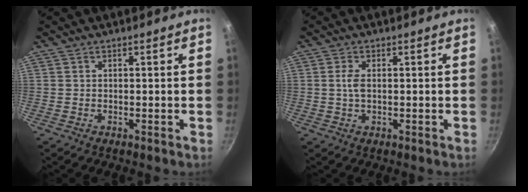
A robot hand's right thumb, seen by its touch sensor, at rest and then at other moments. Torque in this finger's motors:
{"motor_torque": [-0.13, 0.14, -0.49, 0.19, 0.00]}